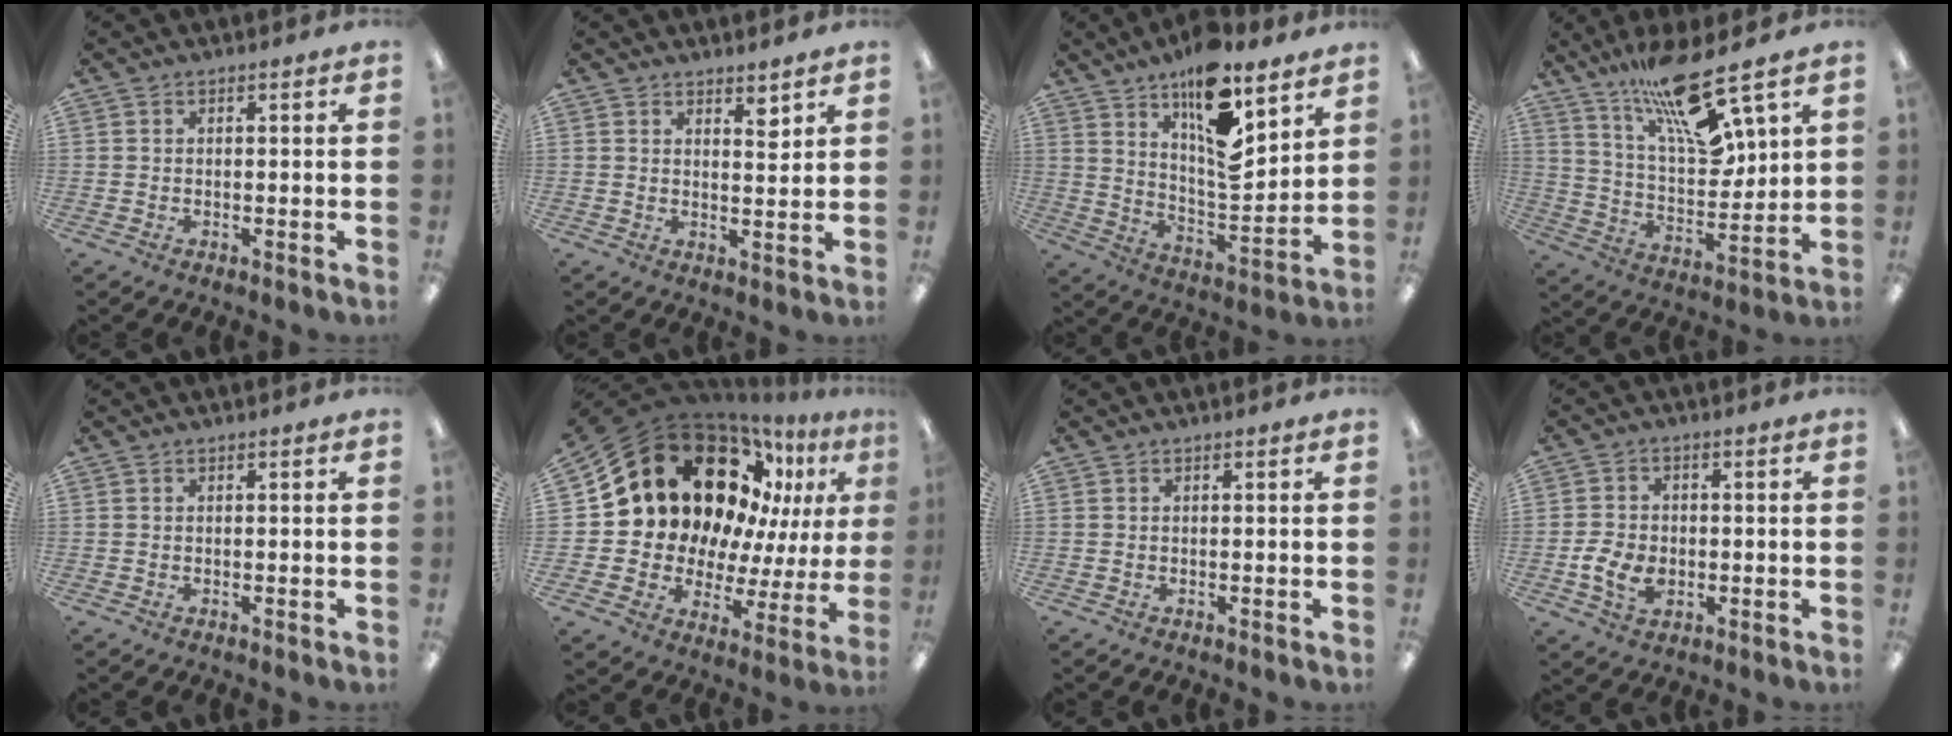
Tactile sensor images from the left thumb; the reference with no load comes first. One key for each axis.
{"total": 3.4, "fx": 2.8, "fy": 0.9, "fz": 1.7, "tx": -0.015, "ty": -0.019, "tz": 0.044}
{"total": 16.4, "fx": 11.2, "fy": 5.3, "fz": 10.6, "tx": -0.167, "ty": -0.075, "tz": 0.187}
{"total": 18.8, "fx": 13.1, "fy": 5.0, "fz": 12.6, "tx": -0.221, "ty": -0.075, "tz": 0.219}
{"total": 0.0}
{"total": 22.3, "fx": 11.6, "fy": 15.6, "fz": 10.8, "tx": -0.178, "ty": -0.078, "tz": 0.236}
{"total": 0.0}
{"total": 7.2, "fx": -1.9, "fy": 5.4, "fz": 4.4, "tx": -0.075, "ty": 0.013, "tz": -0.029}